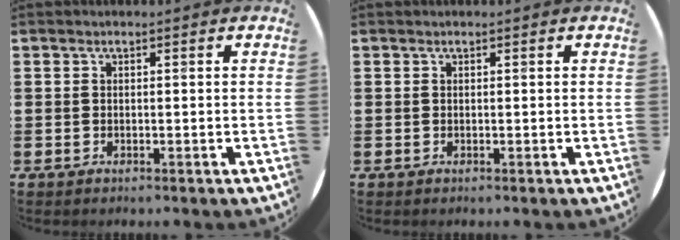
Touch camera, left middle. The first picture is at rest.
{"total": 0.0}